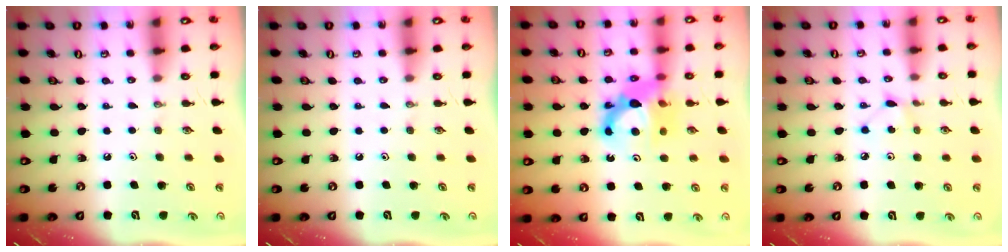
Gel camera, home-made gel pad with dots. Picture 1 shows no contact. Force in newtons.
{"total": 0.0}
{"total": 11.3, "press": 11.0, "slide": 2.4}
{"total": 3.8, "press": 3.8, "slide": 0.5}